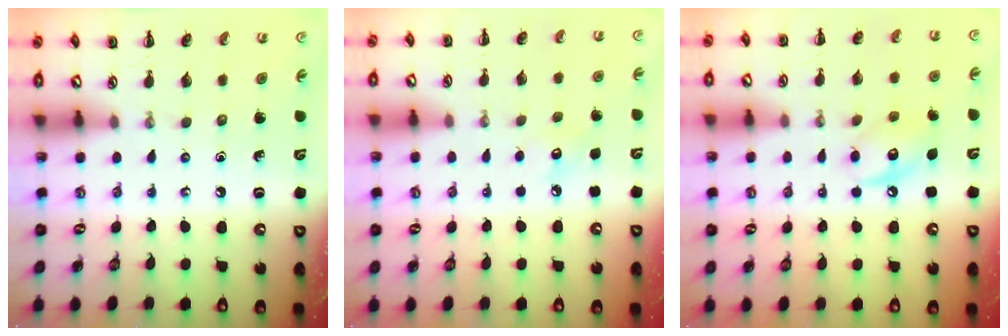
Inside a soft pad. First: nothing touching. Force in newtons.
{"total": 3.6, "press": 3.5, "slide": 0.9}
{"total": 9.3, "press": 9.3, "slide": 0.9}